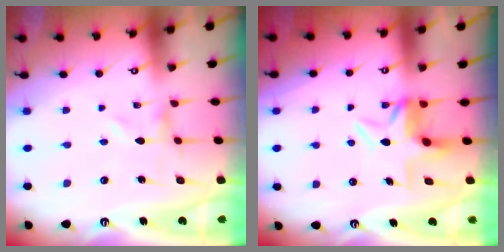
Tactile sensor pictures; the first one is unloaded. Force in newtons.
{"total": 5.8, "press": 5.8, "slide": 0.4}